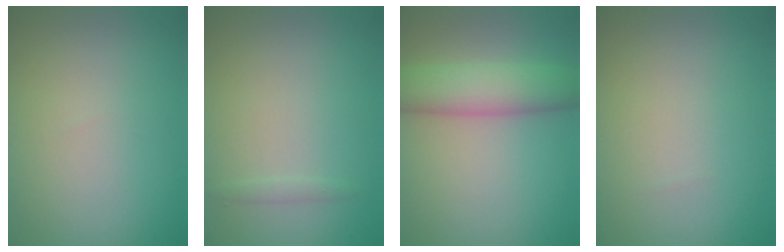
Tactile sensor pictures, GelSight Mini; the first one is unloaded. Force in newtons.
{"total": 0.5, "press": 0.5, "slide": 0.0}
{"total": 6.0, "press": 5.9, "slide": 0.1}
{"total": 0.0}